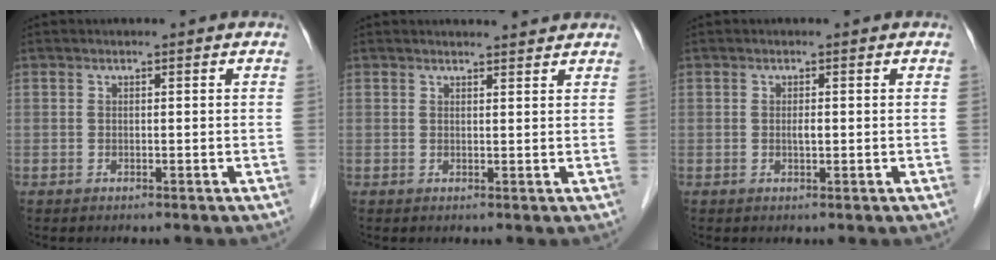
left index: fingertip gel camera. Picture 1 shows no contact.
{"total": 3.3, "force": [3.2, 0.2, 0.6], "torque": [-0.013, 0.001, 0.035]}
{"total": 0.9, "force": [-0.3, 0.2, 0.8], "torque": [-0.013, -0.006, -0.006]}